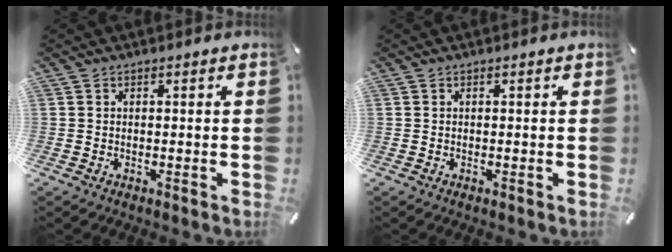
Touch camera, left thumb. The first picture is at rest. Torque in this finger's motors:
{"motor_torque": [0.13, -0.13, 0.00, 0.00, 0.00]}